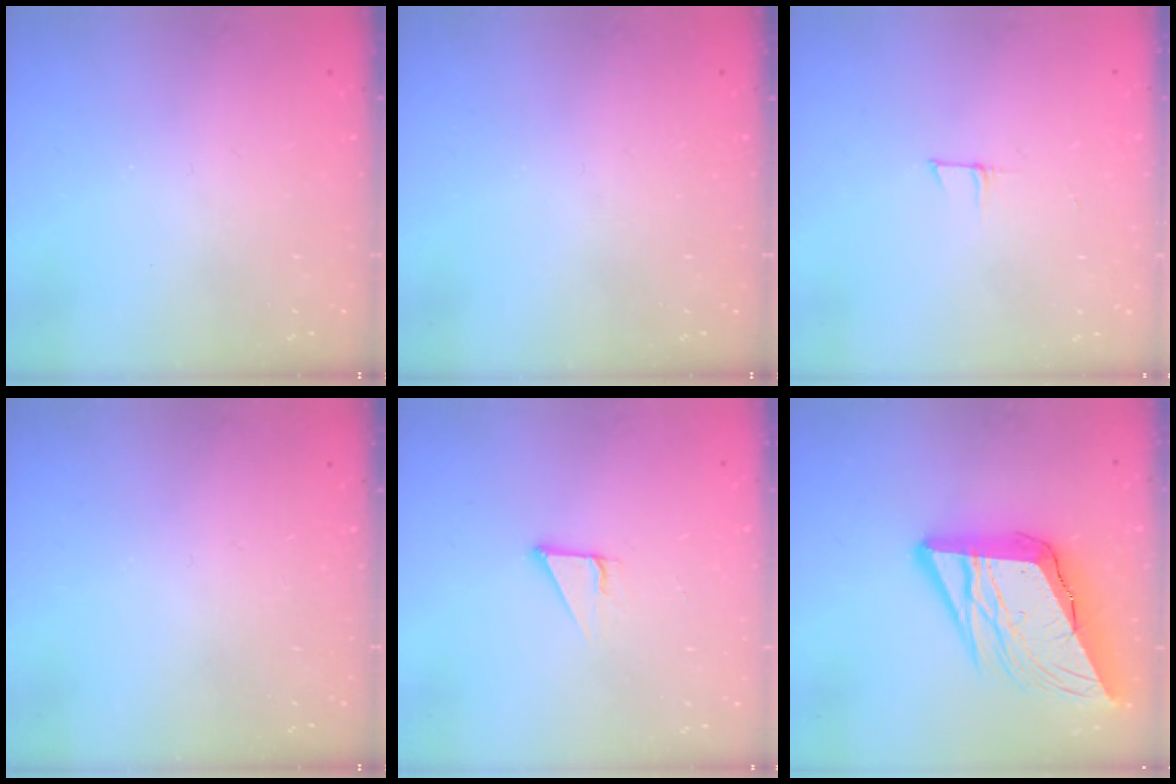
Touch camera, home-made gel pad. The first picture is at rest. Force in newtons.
{"total": 0.0}
{"total": 3.9, "press": 3.9, "slide": 0.3}
{"total": 0.0}
{"total": 2.8, "press": 2.8, "slide": 0.2}
{"total": 18.2, "press": 18.0, "slide": 2.6}